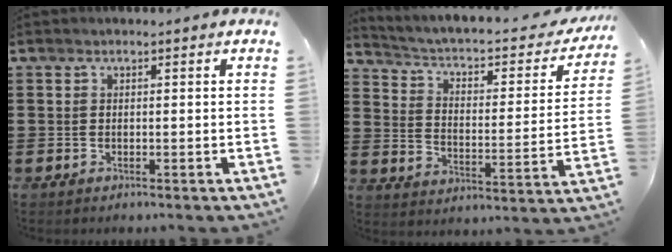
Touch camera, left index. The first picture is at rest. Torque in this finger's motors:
{"motor_torque": [1.33, -0.81, 0.32, 0.08]}